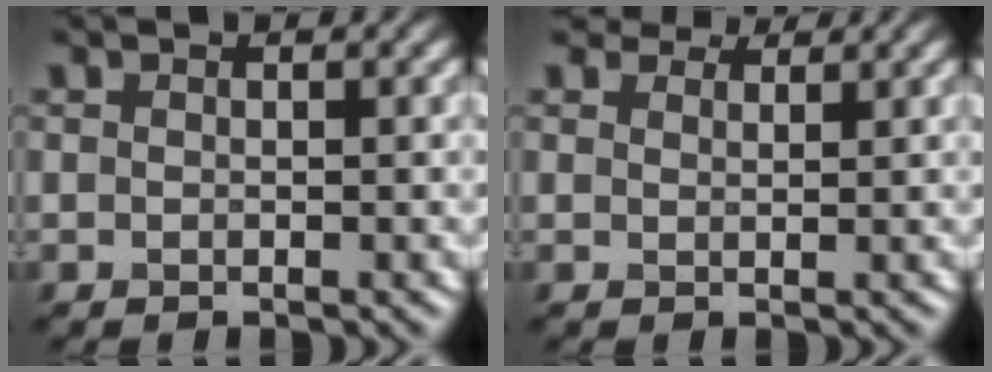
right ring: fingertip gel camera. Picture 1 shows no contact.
{"total": 3.2, "force": [2.8, 1.2, 0.9], "torque": [-0.020, -0.008, 0.045]}